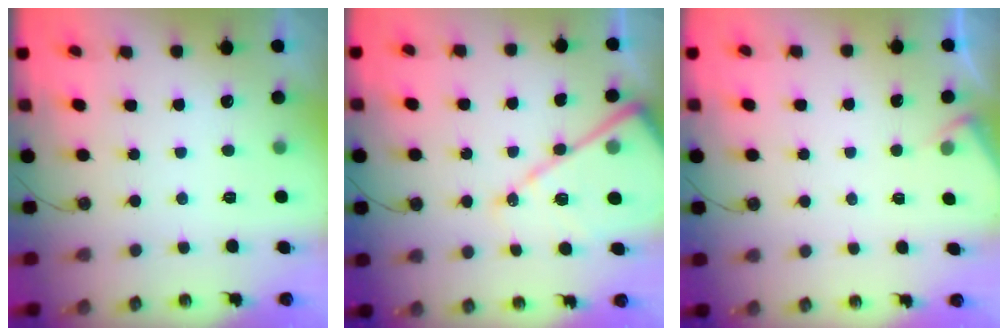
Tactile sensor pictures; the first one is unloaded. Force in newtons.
{"total": 15.9, "press": 15.8, "slide": 1.9}
{"total": 3.0, "press": 3.0, "slide": 0.4}